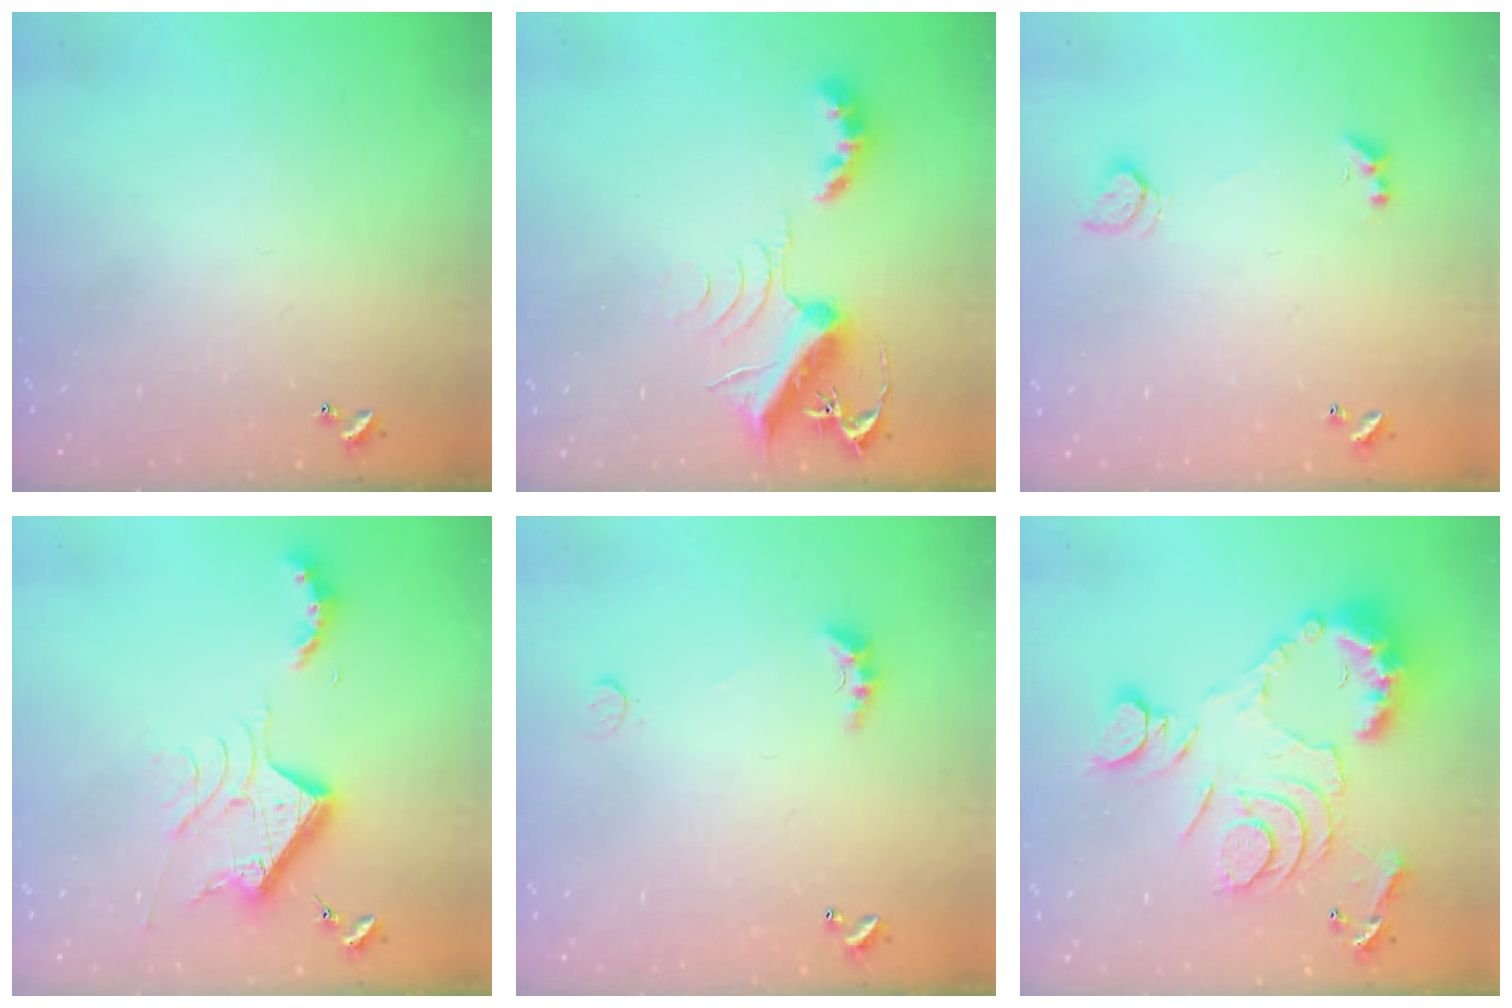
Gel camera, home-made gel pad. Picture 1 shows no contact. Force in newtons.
{"total": 10.3, "press": 10.2, "slide": 1.0}
{"total": 2.7, "press": 2.4, "slide": 1.3}
{"total": 11.3, "press": 11.3, "slide": 1.1}
{"total": 2.6, "press": 2.5, "slide": 0.7}
{"total": 15.6, "press": 15.5, "slide": 1.6}